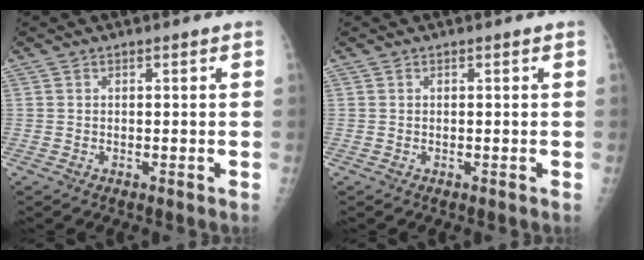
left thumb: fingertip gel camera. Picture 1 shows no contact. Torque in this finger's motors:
{"motor_torque": [-0.18, 0.20, 0.04, 0.02, 0.00]}